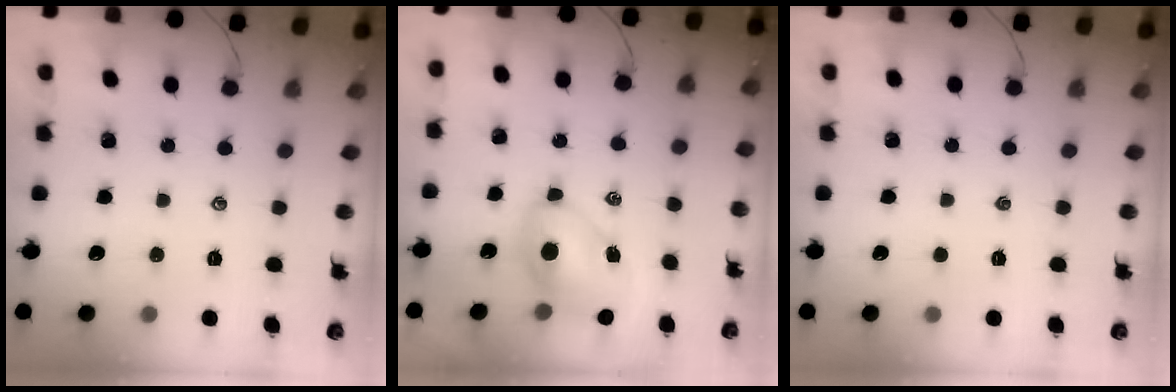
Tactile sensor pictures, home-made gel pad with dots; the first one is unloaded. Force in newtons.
{"total": 7.8, "press": 7.8, "slide": 1.1}
{"total": 0.0}